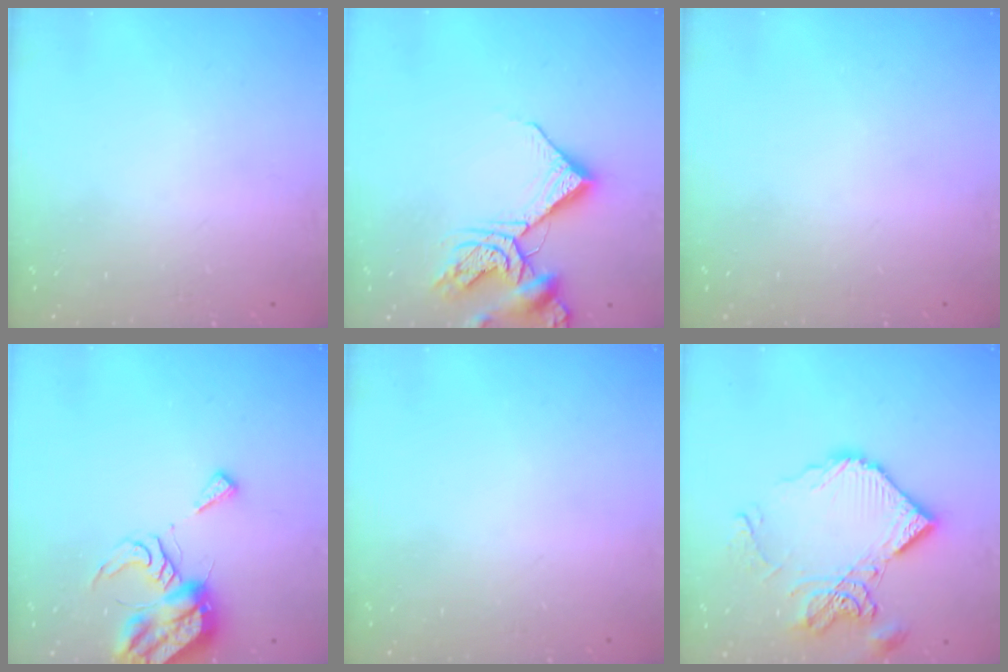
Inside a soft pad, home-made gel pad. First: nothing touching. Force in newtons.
{"total": 13.6, "press": 13.6, "slide": 1.6}
{"total": 0.0}
{"total": 10.1, "press": 10.0, "slide": 1.2}
{"total": 0.0}
{"total": 15.2, "press": 15.1, "slide": 2.0}